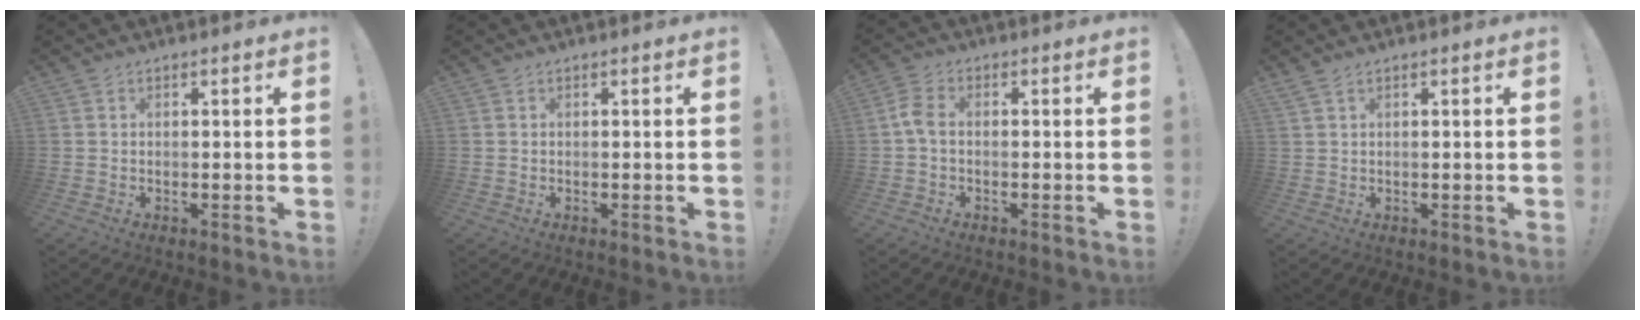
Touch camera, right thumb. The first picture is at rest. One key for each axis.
{"total": 0.0}
{"total": 4.6, "fx": -0.4, "fy": 2.6, "fz": 3.7, "tx": -0.077, "ty": 0.013, "tz": -0.005}
{"total": 1.5, "fx": 0.9, "fy": 0.2, "fz": 1.1, "tx": -0.030, "ty": 0.003, "tz": 0.019}